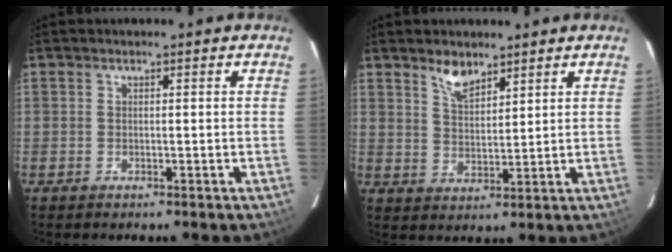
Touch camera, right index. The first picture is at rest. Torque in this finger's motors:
{"motor_torque": [0.05, 0.11, 0.03, 0.05]}